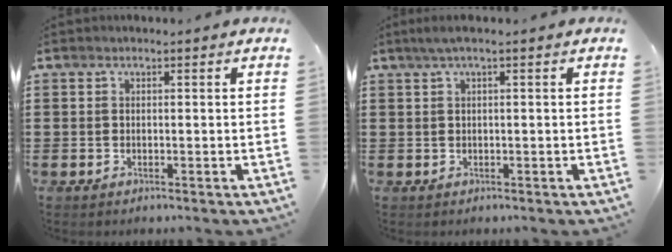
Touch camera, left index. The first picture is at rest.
{"total": 1.5, "force": [0.1, -0.1, 1.5], "torque": [-0.024, -0.003, 0.002]}